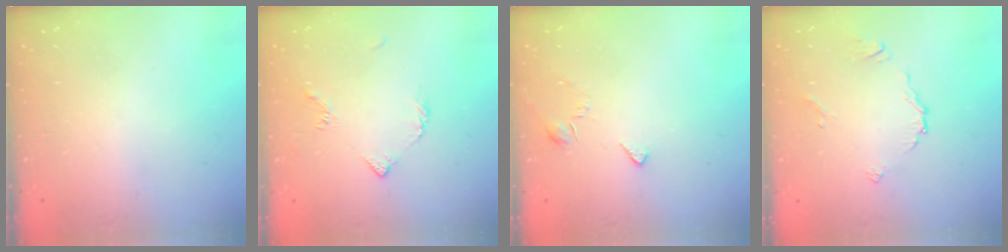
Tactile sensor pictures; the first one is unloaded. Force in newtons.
{"total": 3.6, "press": 3.5, "slide": 0.8}
{"total": 1.9, "press": 1.9, "slide": 0.4}
{"total": 4.9, "press": 4.9, "slide": 0.3}